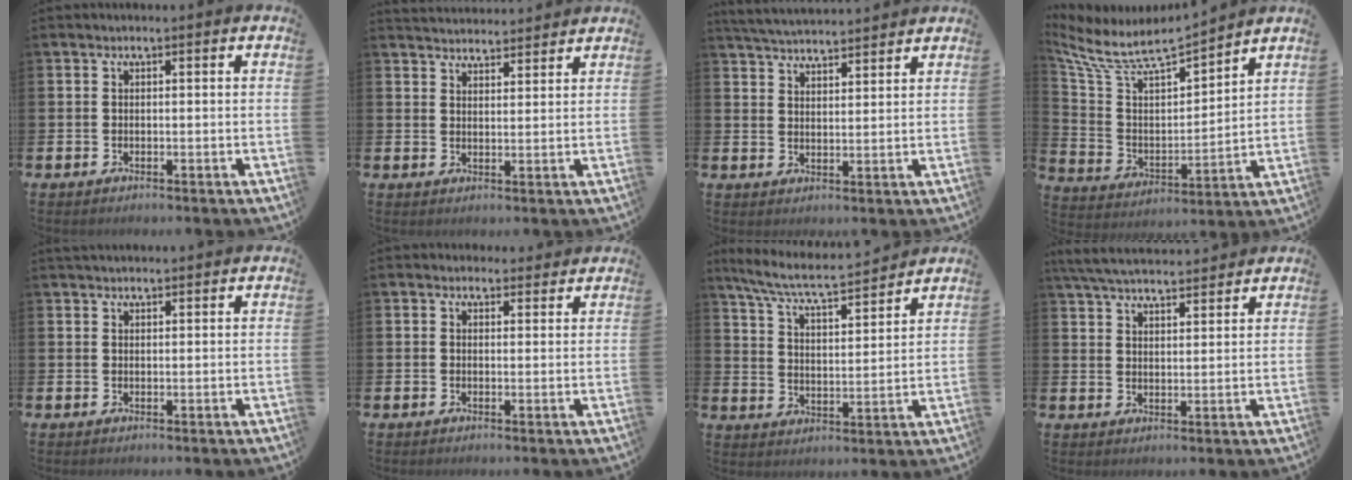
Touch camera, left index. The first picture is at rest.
{"total": 3.6, "force": [3.5, 0.4, -0.3], "torque": [-0.001, -0.021, 0.065]}
{"total": 4.6, "force": [4.5, 0.2, 0.2], "torque": [-0.025, -0.025, 0.083]}
{"total": 7.1, "force": [6.4, 1.9, 2.3], "torque": [-0.084, -0.052, 0.106]}
{"total": 1.6, "force": [1.5, 0.4, 0.3], "torque": [0.003, -0.003, 0.026]}
{"total": 1.8, "force": [1.6, 0.8, -0.1], "torque": [0.011, -0.003, 0.025]}
{"total": 7.2, "force": [6.7, 0.7, 2.7], "torque": [-0.082, -0.046, 0.113]}
{"total": 5.6, "force": [5.3, 0.8, 1.3], "torque": [-0.044, -0.028, 0.096]}